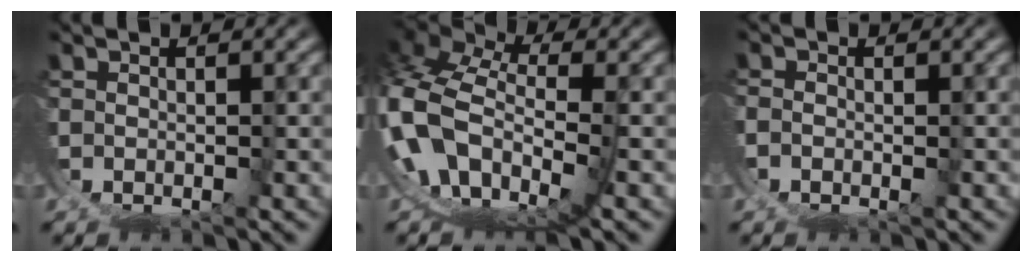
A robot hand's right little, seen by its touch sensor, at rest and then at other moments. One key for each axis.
{"total": 9.6, "fx": 0.3, "fy": 7.1, "fz": 6.5, "tx": -0.167, "ty": -0.027, "tz": 0.008}
{"total": 1.5, "fx": -0.9, "fy": 1.0, "fz": 0.7, "tx": -0.018, "ty": -0.009, "tz": -0.013}